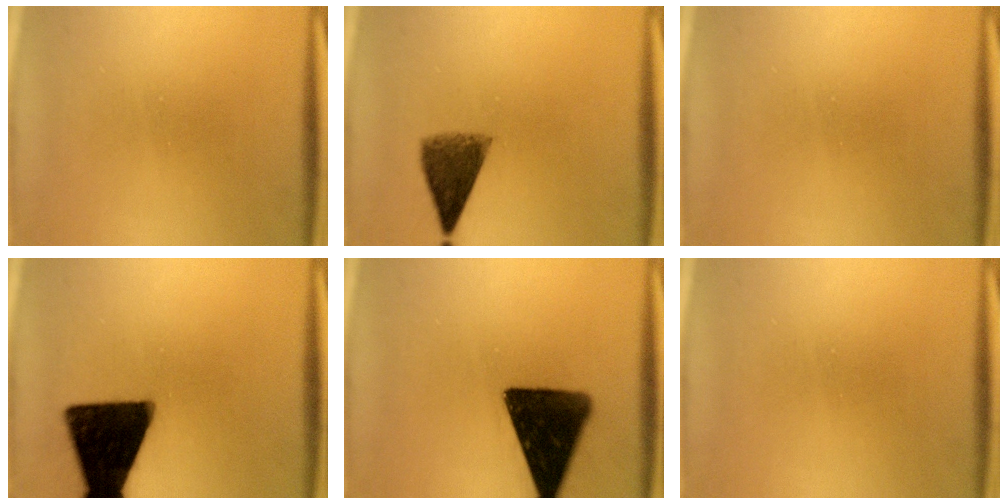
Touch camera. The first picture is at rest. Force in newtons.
{"total": 6.7}
{"total": 0.0}
{"total": 17.1}
{"total": 15.3}
{"total": 0.0}